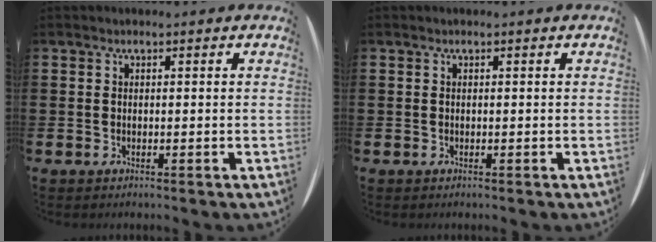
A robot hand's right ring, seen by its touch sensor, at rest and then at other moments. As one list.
[{"total": 0.0}]